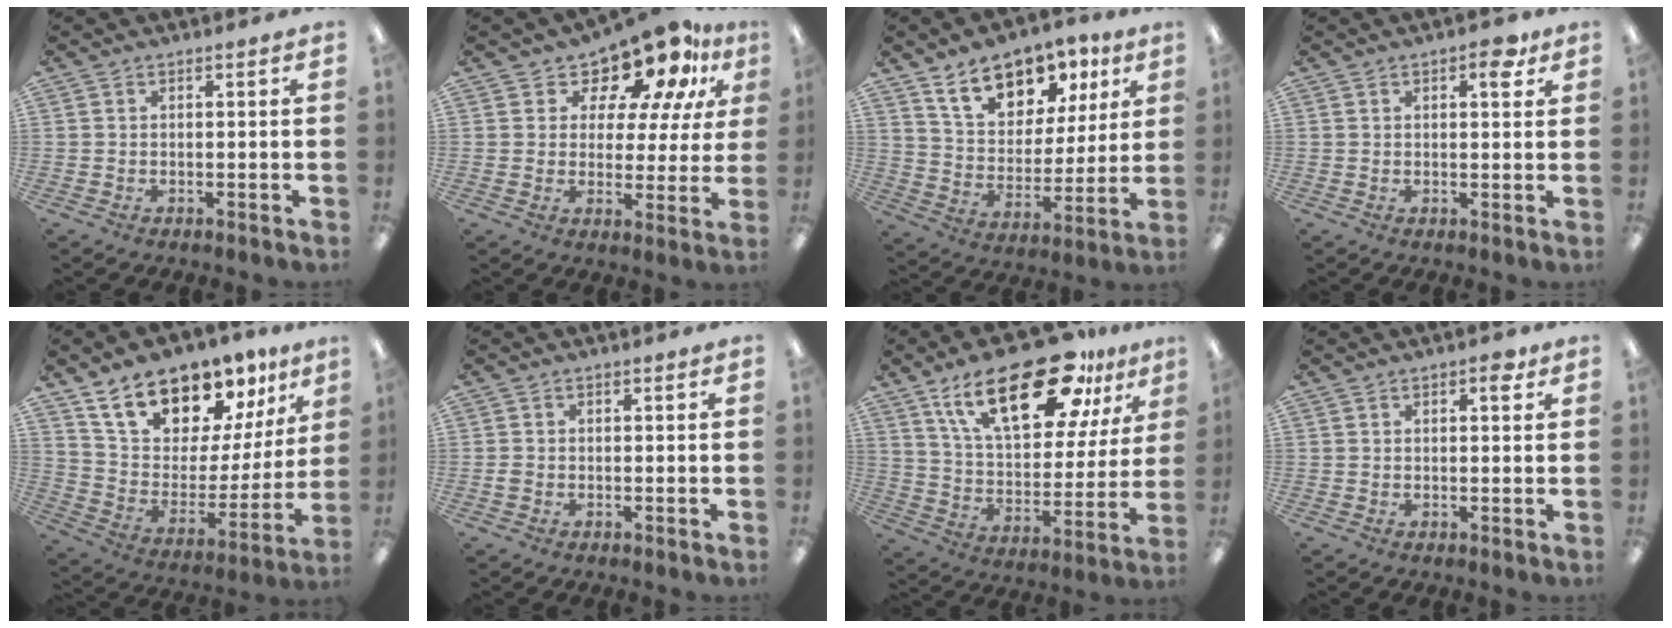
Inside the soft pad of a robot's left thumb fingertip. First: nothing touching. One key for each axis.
{"total": 14.0, "fx": 11.5, "fy": 5.5, "fz": 5.7, "tx": -0.103, "ty": -0.091, "tz": 0.199}
{"total": 15.7, "fx": 10.3, "fy": 9.2, "fz": 7.4, "tx": -0.130, "ty": -0.043, "tz": 0.187}
{"total": 5.0, "fx": 2.6, "fy": 2.4, "fz": 3.5, "tx": -0.035, "ty": -0.008, "tz": 0.036}
{"total": 18.0, "fx": 14.6, "fy": 8.6, "fz": 6.2, "tx": -0.122, "ty": -0.099, "tz": 0.265}
{"total": 1.1, "fx": -0.3, "fy": 1.0, "fz": 0.6, "tx": -0.010, "ty": 0.003, "tz": -0.006}
{"total": 26.1, "fx": 16.1, "fy": 11.1, "fz": 17.4, "tx": -0.281, "ty": -0.074, "tz": 0.270}
{"total": 2.9, "fx": 1.5, "fy": 1.4, "fz": 2.0, "tx": -0.019, "ty": -0.004, "tz": 0.020}